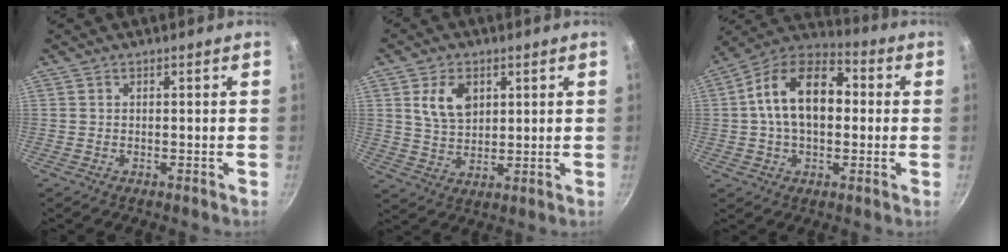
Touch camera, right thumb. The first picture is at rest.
{"total": 7.9, "force": [2.7, 5.4, 5.0], "torque": [-0.075, -0.013, 0.053]}
{"total": 17.1, "force": [1.5, 10.8, 13.2], "torque": [-0.190, 0.032, 0.003]}